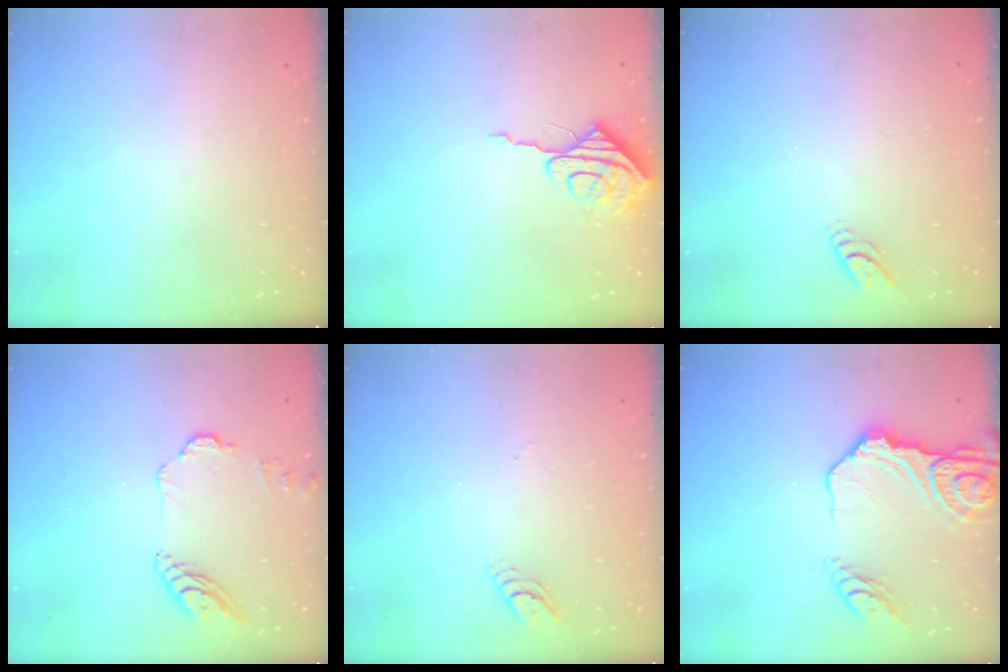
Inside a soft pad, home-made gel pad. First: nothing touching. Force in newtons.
{"total": 7.9, "press": 7.9, "slide": 0.7}
{"total": 3.6, "press": 3.6, "slide": 0.1}
{"total": 10.4, "press": 10.3, "slide": 0.9}
{"total": 3.5, "press": 3.5, "slide": 0.6}
{"total": 15.1, "press": 15.1, "slide": 1.5}